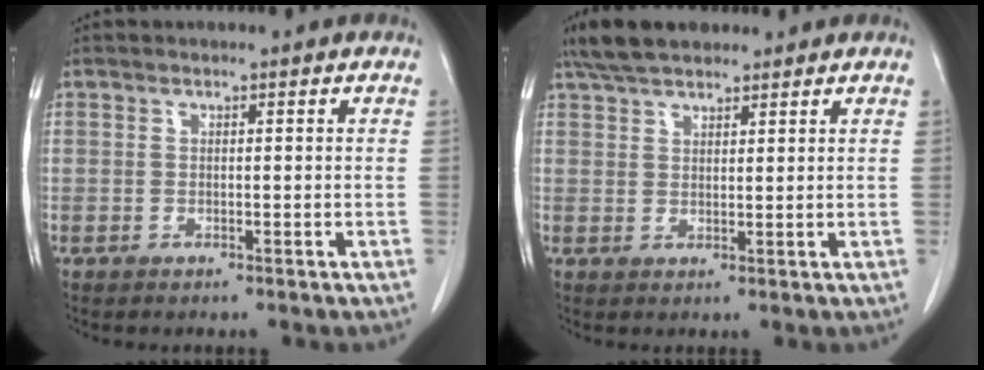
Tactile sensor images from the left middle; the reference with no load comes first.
{"total": 6.5, "force": [5.4, 2.2, 2.9], "torque": [-0.056, 0.023, 0.101]}